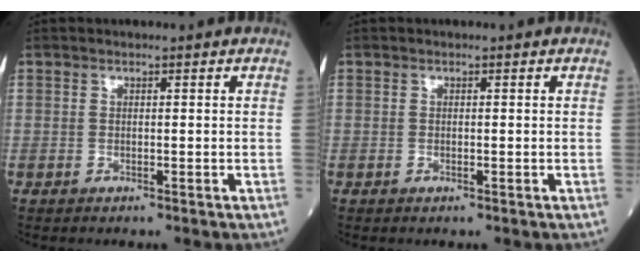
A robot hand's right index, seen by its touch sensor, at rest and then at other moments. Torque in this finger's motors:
{"motor_torque": [0.11, 0.07, 0.01, 0.01]}